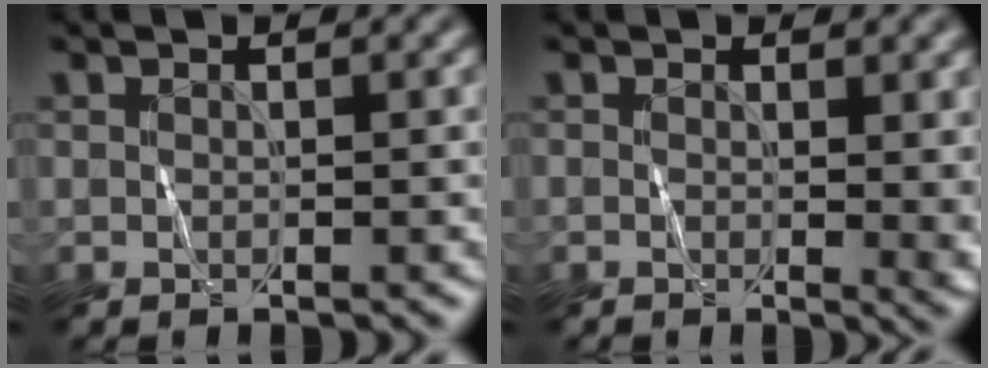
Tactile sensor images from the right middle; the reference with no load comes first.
{"total": 3.1, "force": [0.2, 1.1, 2.9], "torque": [-0.026, -0.003, 0.003]}